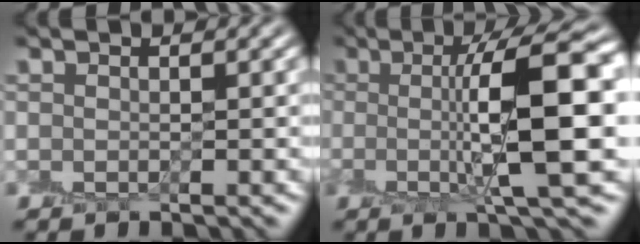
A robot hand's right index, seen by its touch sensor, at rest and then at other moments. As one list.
[{"total": 9.9, "force": [0.7, 2.3, 9.6], "torque": [-0.134, 0.006, 0.014]}]